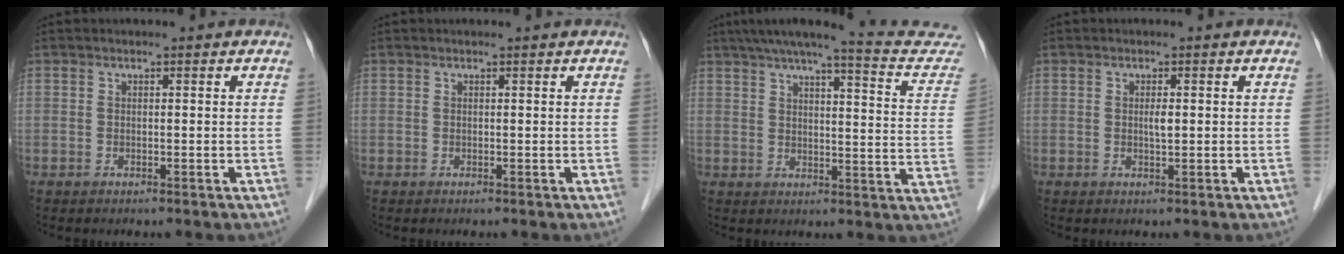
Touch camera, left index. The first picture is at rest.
{"total": 0.6, "force": [0.6, 0.1, 0.1], "torque": [-0.005, 0.003, 0.007]}
{"total": 19.1, "force": [17.1, 1.1, 8.4], "torque": [-0.110, -0.031, 0.196]}
{"total": 1.3, "force": [0.2, 0.2, 1.3], "torque": [-0.023, 0.000, 0.002]}